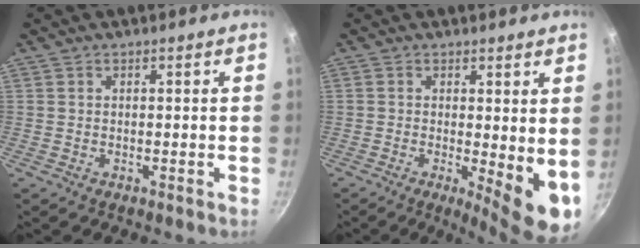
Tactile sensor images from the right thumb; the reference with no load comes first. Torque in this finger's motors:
{"motor_torque": [-0.03, 1.05, -0.12, 0.00, 0.25]}